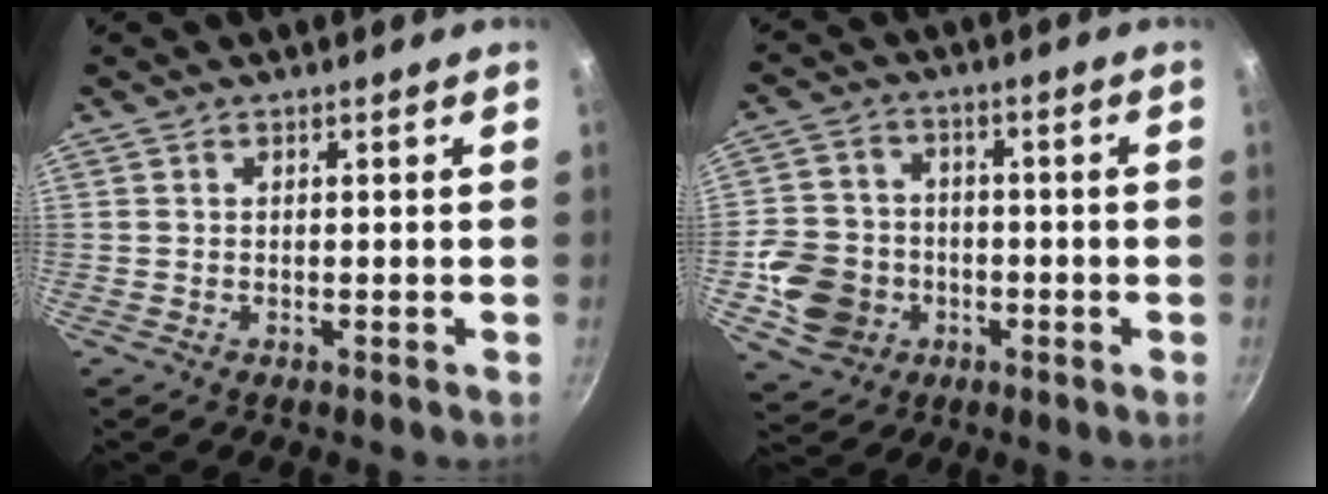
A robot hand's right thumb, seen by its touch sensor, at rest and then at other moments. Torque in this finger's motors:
{"motor_torque": [0.88, 0.64, 0.82, -0.50, 0.32]}